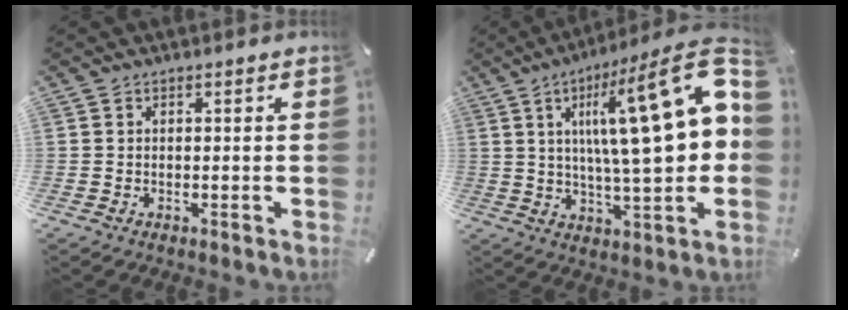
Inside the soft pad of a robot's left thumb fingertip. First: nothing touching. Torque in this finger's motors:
{"motor_torque": [1.77, 3.24, 2.77, 0.00, 0.87]}